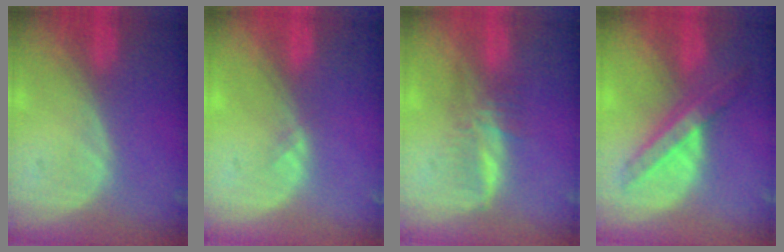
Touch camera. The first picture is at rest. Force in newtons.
{"total": 0.8, "press": 0.5, "slide": 0.6}
{"total": 3.4, "press": 3.4, "slide": 0.6}
{"total": 7.2, "press": 6.2, "slide": 3.7}